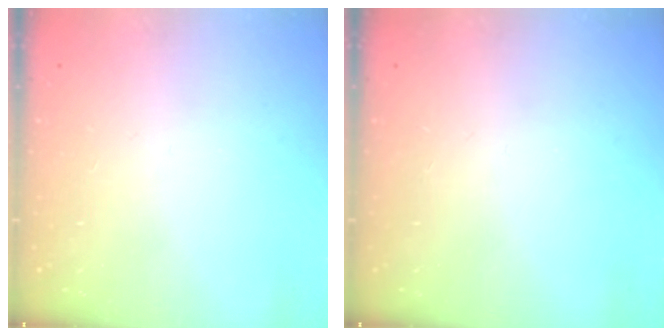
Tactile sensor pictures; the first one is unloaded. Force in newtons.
{"total": 0.0}